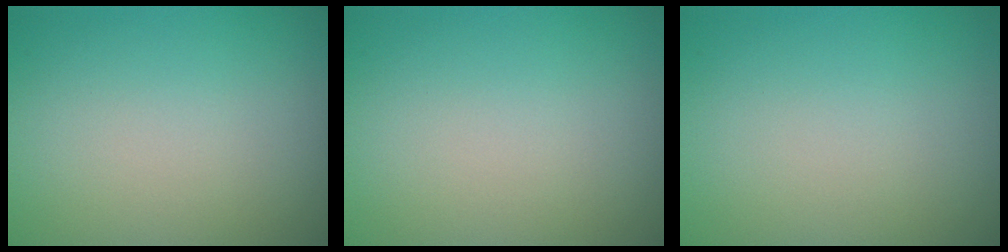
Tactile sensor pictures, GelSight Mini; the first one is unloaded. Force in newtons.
{"total": 0.0}
{"total": 0.0}